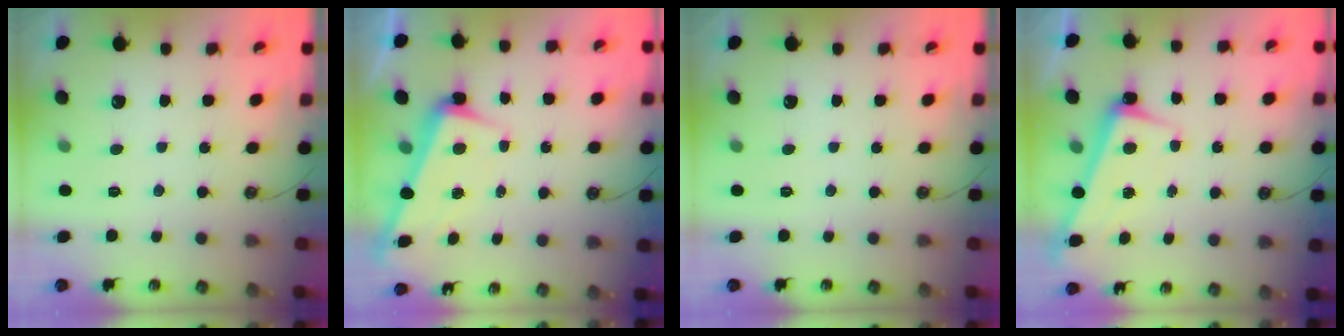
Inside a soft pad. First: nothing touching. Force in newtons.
{"total": 3.2, "press": 3.0, "slide": 1.1}
{"total": 0.0}
{"total": 2.6, "press": 2.5, "slide": 0.7}